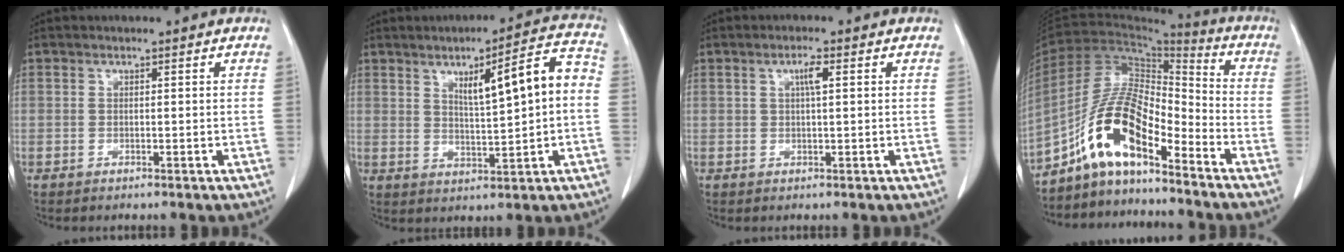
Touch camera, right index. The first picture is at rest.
{"total": 10.1, "force": [1.5, 1.3, 9.9], "torque": [-0.144, 0.021, 0.026]}
{"total": 2.2, "force": [0.8, 0.1, 2.0], "torque": [-0.040, 0.002, 0.013]}
{"total": 12.0, "force": [-7.8, 3.0, 8.6], "torque": [-0.178, 0.023, -0.143]}